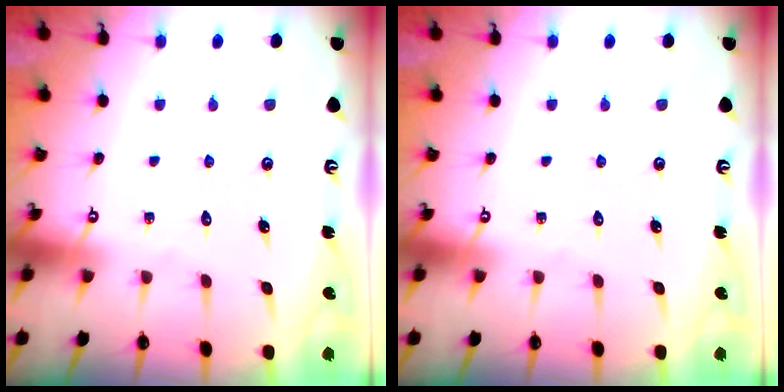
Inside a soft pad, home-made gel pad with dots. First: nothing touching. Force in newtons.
{"total": 0.0}